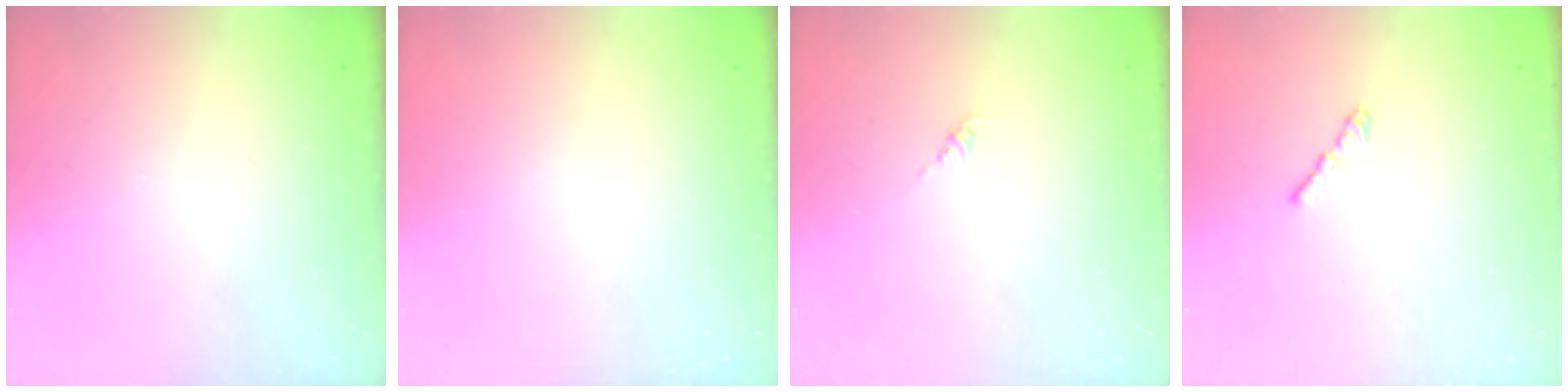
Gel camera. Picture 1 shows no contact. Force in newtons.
{"total": 0.0}
{"total": 0.0}
{"total": 1.2, "press": 1.1, "slide": 0.5}